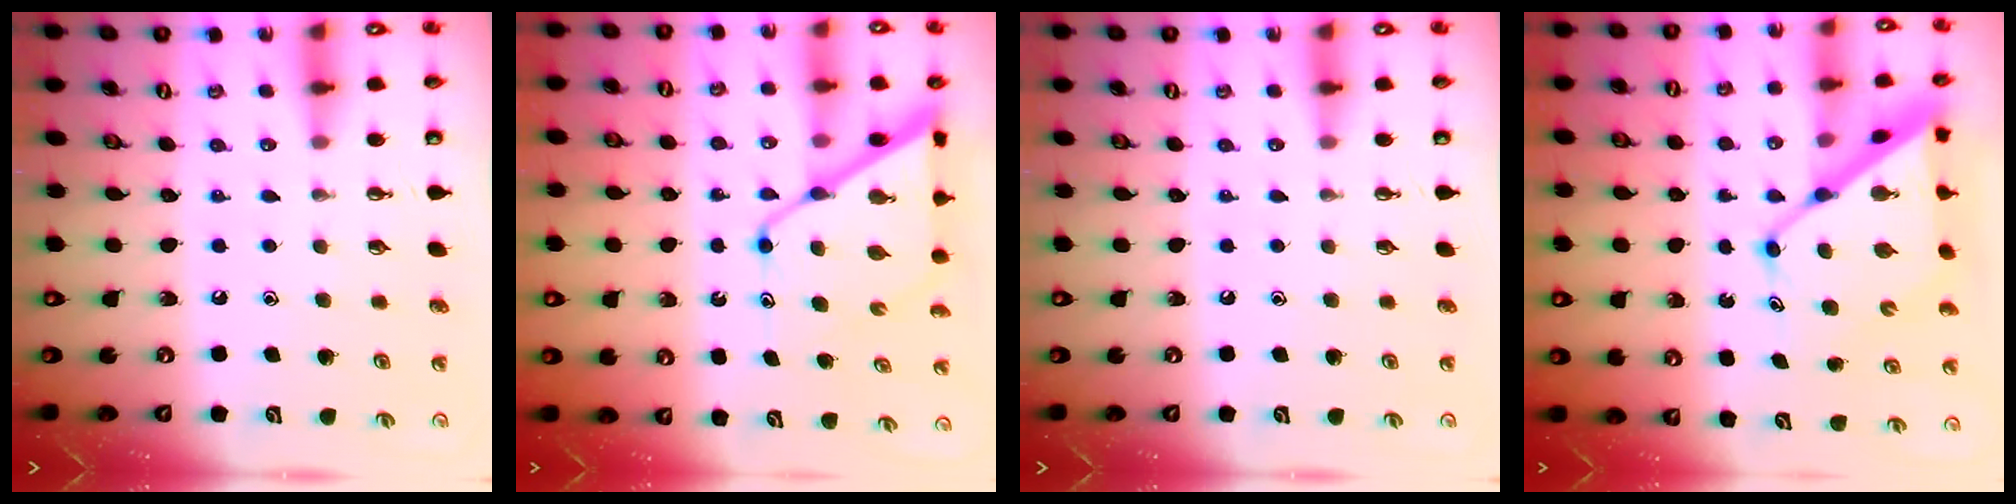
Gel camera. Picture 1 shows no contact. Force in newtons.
{"total": 12.8, "press": 12.8, "slide": 0.9}
{"total": 0.0}
{"total": 14.5, "press": 14.5, "slide": 1.0}